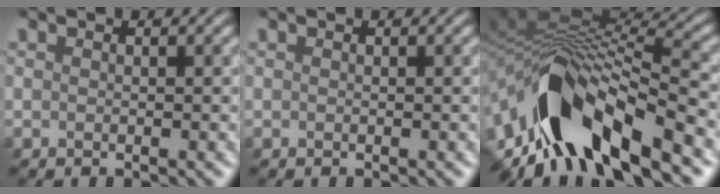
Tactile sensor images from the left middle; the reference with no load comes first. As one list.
[{"total": 0.0}, {"total": 12.4, "force": [-4.3, 5.6, 10.2], "torque": [-0.185, 0.008, -0.072]}]